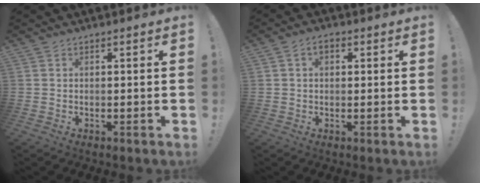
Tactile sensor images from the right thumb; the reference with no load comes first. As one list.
[{"total": 3.4, "force": [1.0, 2.2, 2.4], "torque": [-0.031, 0.001, 0.016]}]